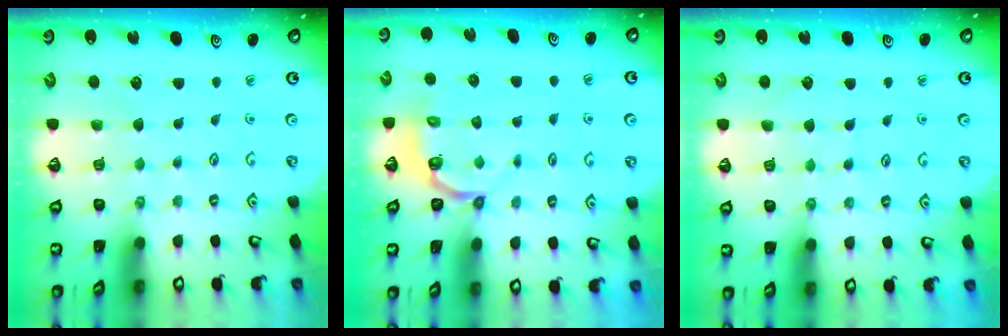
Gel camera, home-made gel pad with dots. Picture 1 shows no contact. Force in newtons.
{"total": 4.7, "press": 4.2, "slide": 2.3}
{"total": 5.7, "press": 5.7, "slide": 0.5}